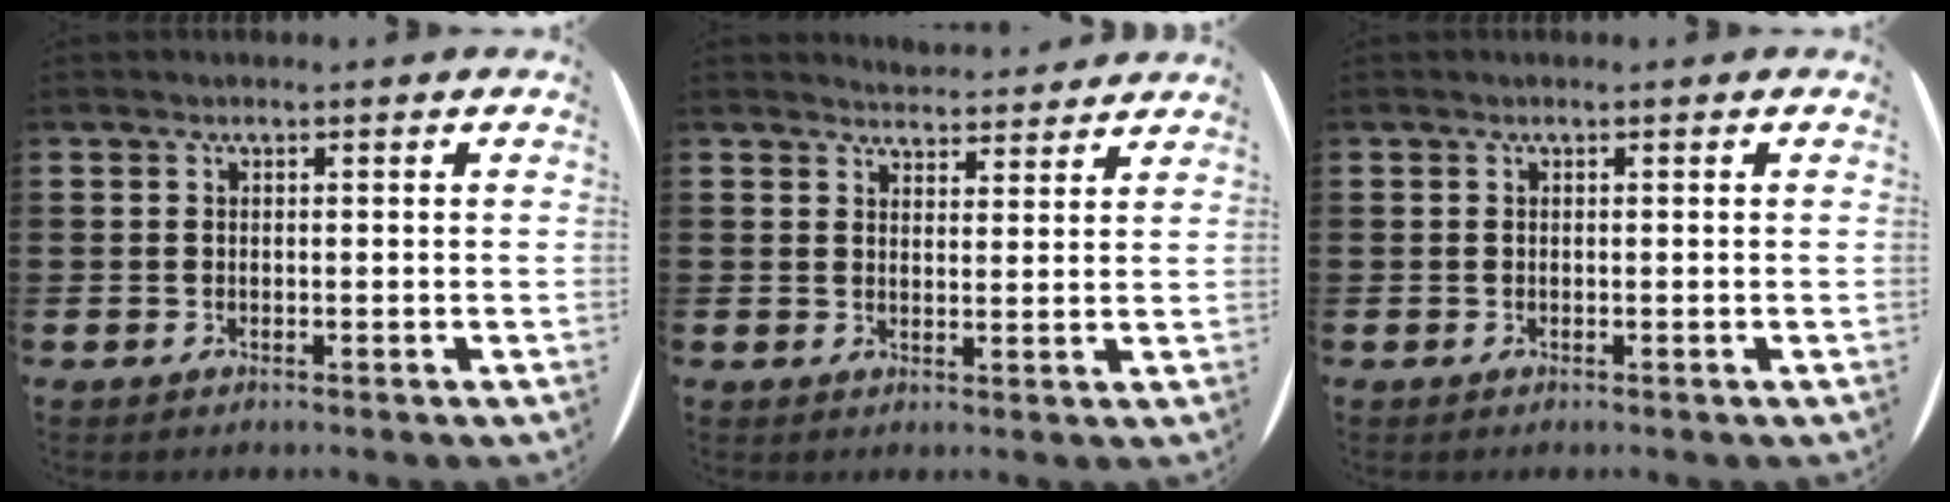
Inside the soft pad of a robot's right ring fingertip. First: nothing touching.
{"total": 3.3, "force": [3.3, 0.3, -0.5], "torque": [-0.001, -0.017, 0.060]}
{"total": 0.0}